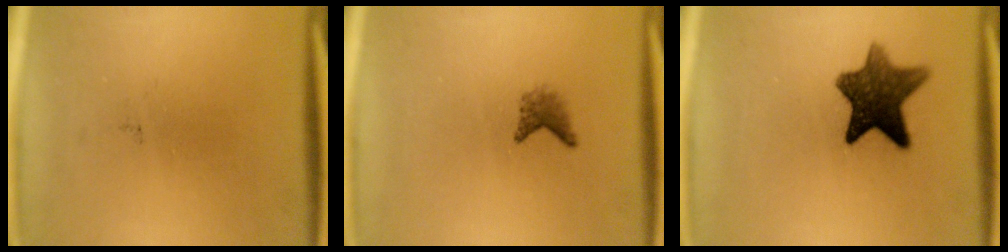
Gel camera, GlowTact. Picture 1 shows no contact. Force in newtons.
{"total": 1.7}
{"total": 10.0}